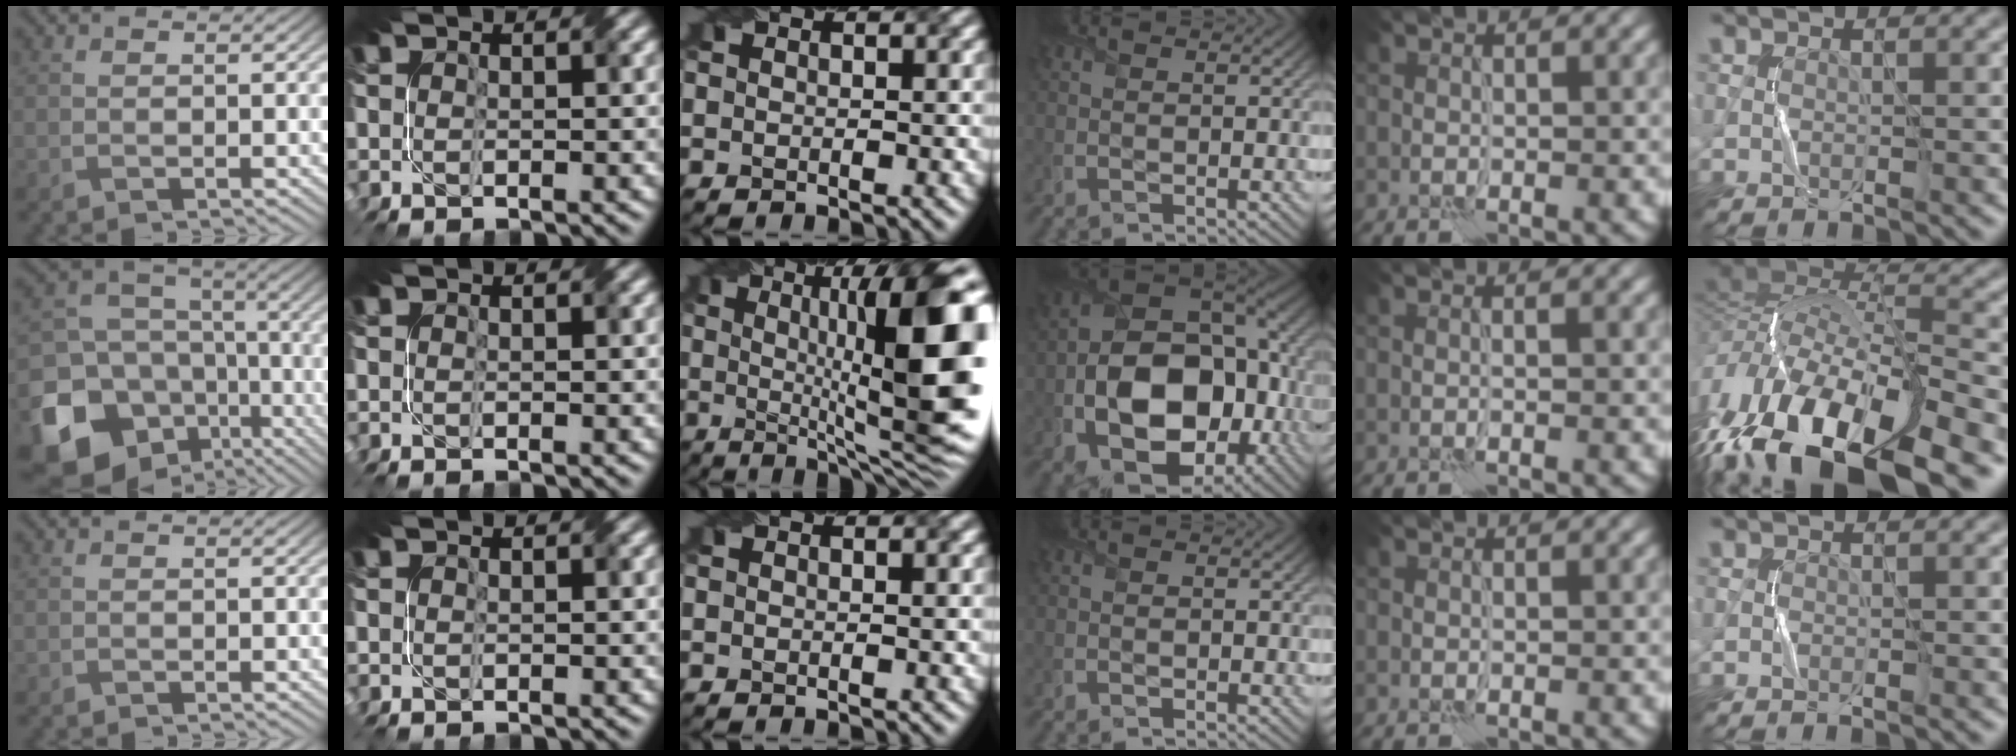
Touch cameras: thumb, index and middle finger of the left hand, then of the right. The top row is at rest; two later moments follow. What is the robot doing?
{"motion": "fold", "object": "netting"}